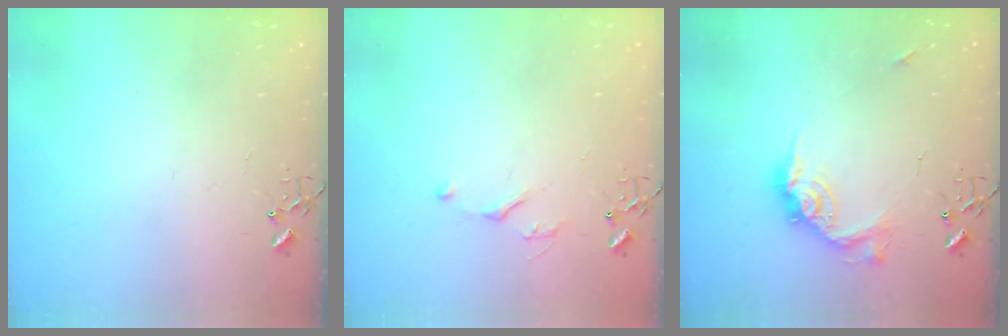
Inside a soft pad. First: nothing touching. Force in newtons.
{"total": 4.3, "press": 4.3, "slide": 0.6}
{"total": 14.2, "press": 14.2, "slide": 1.3}